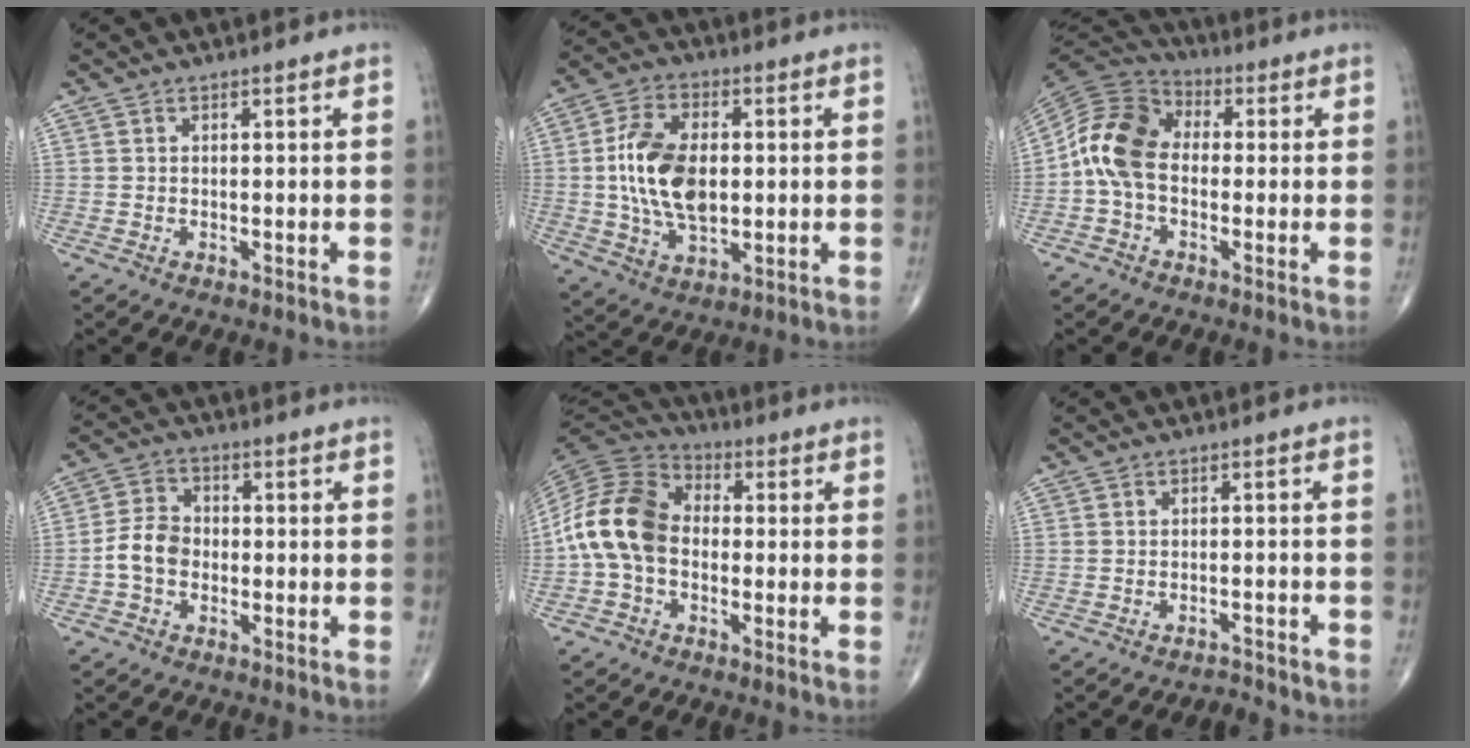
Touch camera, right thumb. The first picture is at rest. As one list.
[{"total": 14.6, "force": [0.5, 8.6, 11.7], "torque": [-0.210, 0.004, 0.011]}, {"total": 11.7, "force": [-0.8, 8.2, 8.3], "torque": [-0.151, 0.028, -0.032]}, {"total": 6.2, "force": [-1.6, 4.7, 3.7], "torque": [-0.060, 0.022, -0.042]}, {"total": 13.0, "force": [-1.7, 9.4, 8.9], "torque": [-0.171, 0.035, -0.046]}, {"total": 2.9, "force": [-2.9, 0.5, -0.1], "torque": [-0.007, 0.017, -0.041]}]